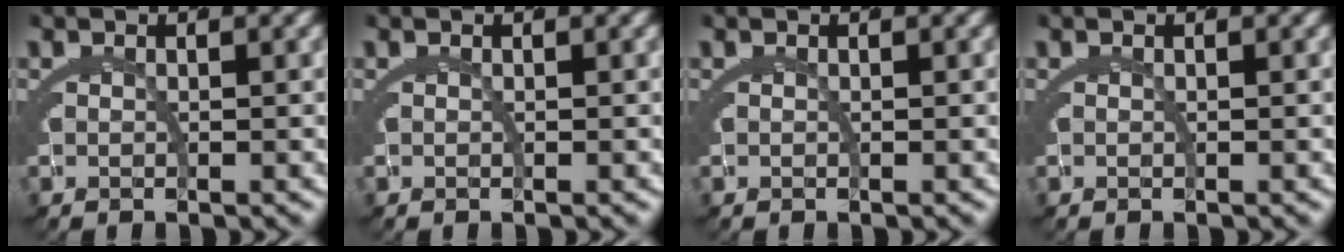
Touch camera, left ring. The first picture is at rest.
{"total": 0.0}
{"total": 0.0}
{"total": 0.0}